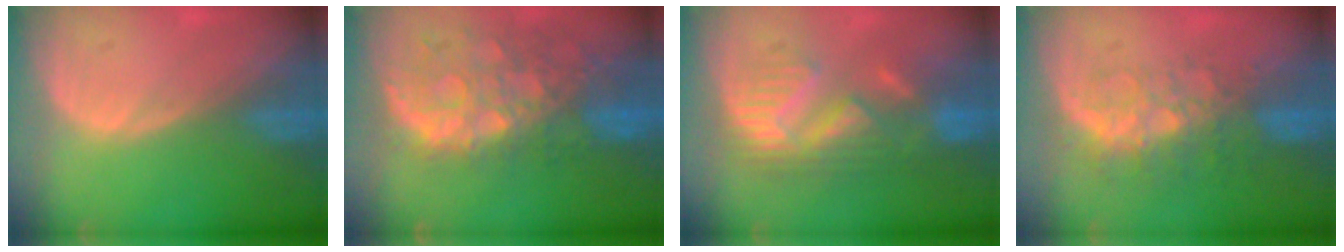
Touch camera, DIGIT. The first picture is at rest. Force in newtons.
{"total": 12.0, "press": 10.0, "slide": 6.7}
{"total": 8.8, "press": 8.7, "slide": 1.5}
{"total": 8.2, "press": 7.0, "slide": 4.1}